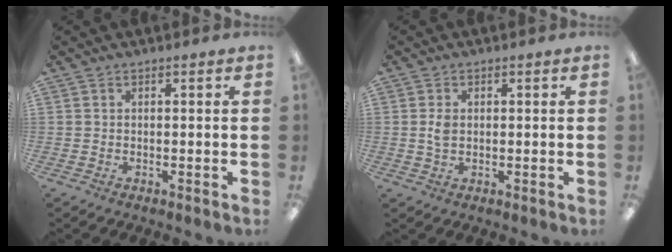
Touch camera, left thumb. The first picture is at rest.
{"total": 2.8, "force": [0.4, 1.9, 2.0], "torque": [-0.033, 0.002, 0.004]}